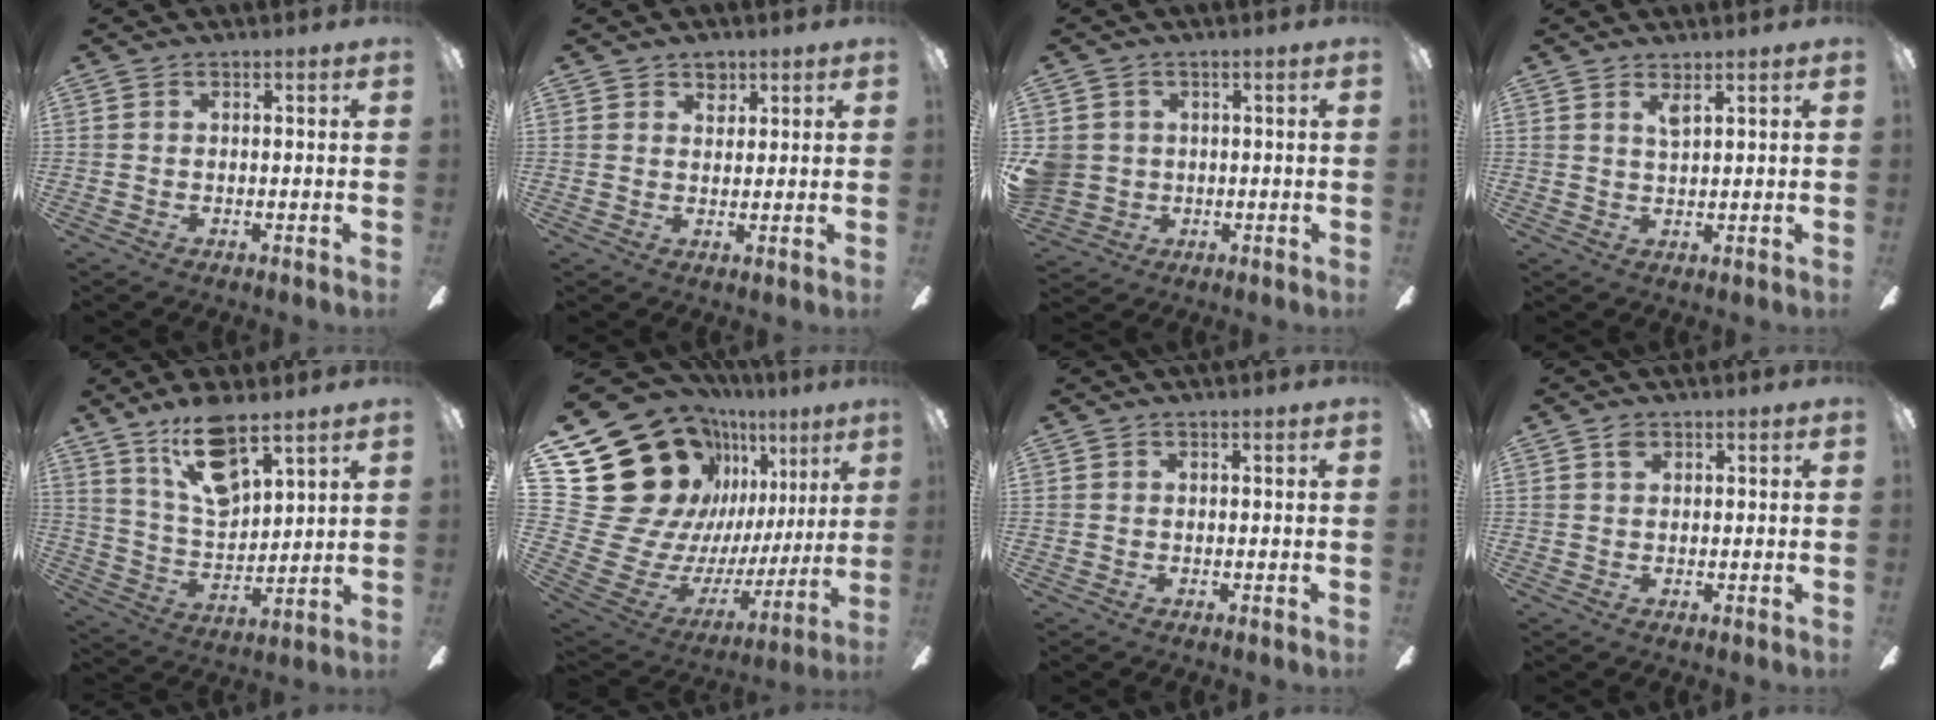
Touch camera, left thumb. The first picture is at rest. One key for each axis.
{"total": 3.4, "fx": 2.4, "fy": 2.1, "fz": 1.1, "tx": -0.002, "ty": -0.009, "tz": 0.041}
{"total": 5.3, "fx": 0.6, "fy": 5.1, "fz": 1.3, "tx": -0.049, "ty": 0.004, "tz": 0.012}
{"total": 2.4, "fx": 1.9, "fy": 0.2, "fz": 1.5, "tx": -0.035, "ty": 0.000, "tz": 0.034}
{"total": 14.1, "fx": 9.9, "fy": 5.5, "fz": 8.5, "tx": -0.156, "ty": -0.041, "tz": 0.176}
{"total": 27.3, "fx": 13.9, "fy": 19.3, "fz": 13.4, "tx": -0.249, "ty": -0.135, "tz": 0.315}
{"total": 0.0}
{"total": 1.3, "fx": 0.9, "fy": 0.8, "fz": 0.6, "tx": -0.015, "ty": 0.003, "tz": 0.015}